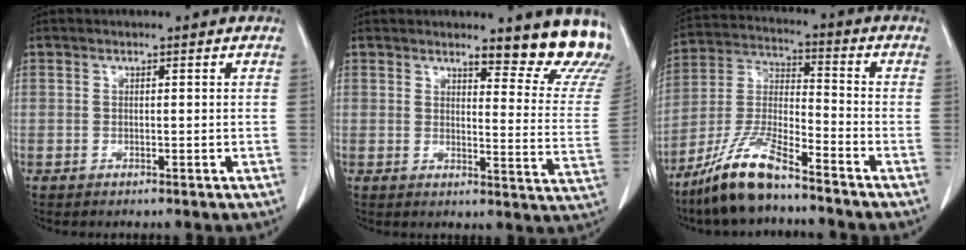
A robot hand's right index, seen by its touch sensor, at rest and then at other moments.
{"total": 12.1, "force": [11.2, 1.4, 4.2], "torque": [-0.019, -0.087, 0.104]}
{"total": 11.6, "force": [-8.9, 1.9, 7.2], "torque": [-0.157, -0.014, -0.176]}